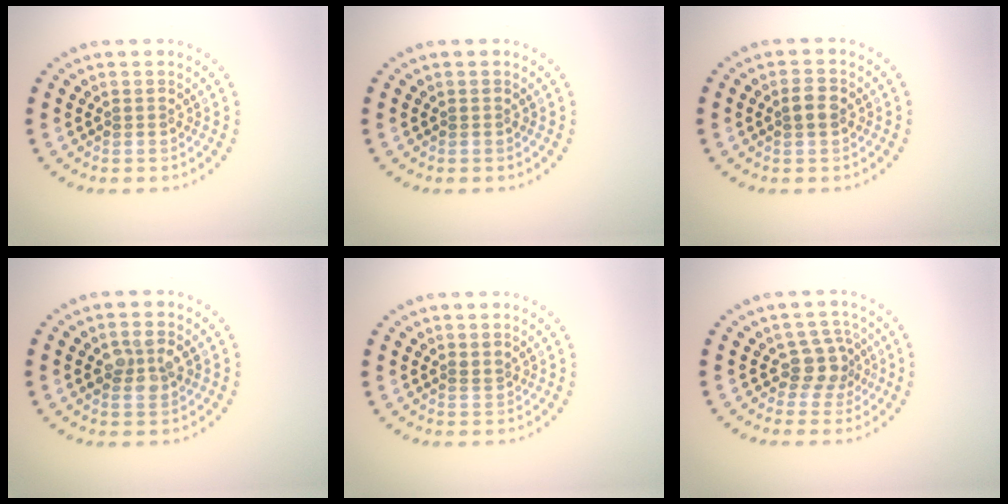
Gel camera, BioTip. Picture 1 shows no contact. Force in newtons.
{"total": 0.0}
{"total": 1.8, "press": 1.8, "slide": 0.3}
{"total": 2.5, "press": 2.5, "slide": 0.5}
{"total": 0.6, "press": 0.3, "slide": 0.5}
{"total": 2.8, "press": 2.1, "slide": 1.8}